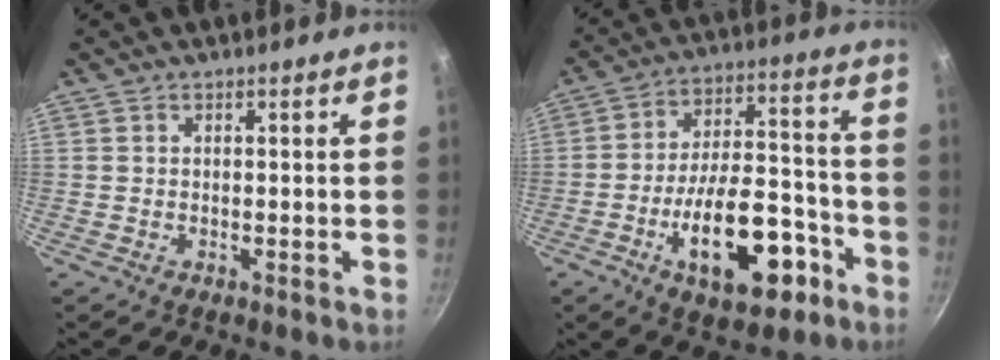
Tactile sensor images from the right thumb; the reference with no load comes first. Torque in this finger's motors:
{"motor_torque": [2.59, 2.42, 2.00, -0.77, 0.47]}